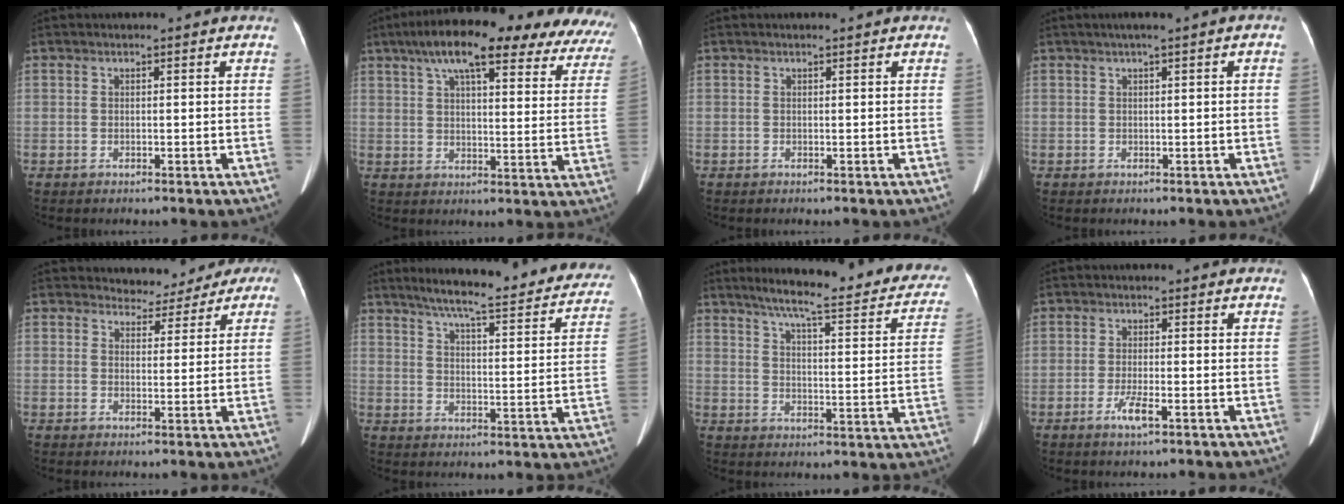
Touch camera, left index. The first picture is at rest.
{"total": 26.6, "force": [20.5, 6.0, 15.8], "torque": [-0.232, 0.027, 0.248]}
{"total": 0.0}
{"total": 1.3, "force": [0.3, 0.2, 1.3], "torque": [-0.018, 0.015, 0.007]}
{"total": 5.3, "force": [4.3, 3.0, 0.3], "torque": [0.003, 0.011, 0.044]}
{"total": 24.5, "force": [21.4, 3.0, 11.7], "torque": [-0.161, -0.032, 0.263]}
{"total": 24.1, "force": [20.0, 3.1, 13.0], "torque": [-0.172, -0.026, 0.243]}
{"total": 2.8, "force": [-1.5, 0.2, 2.4], "torque": [-0.051, -0.005, -0.028]}